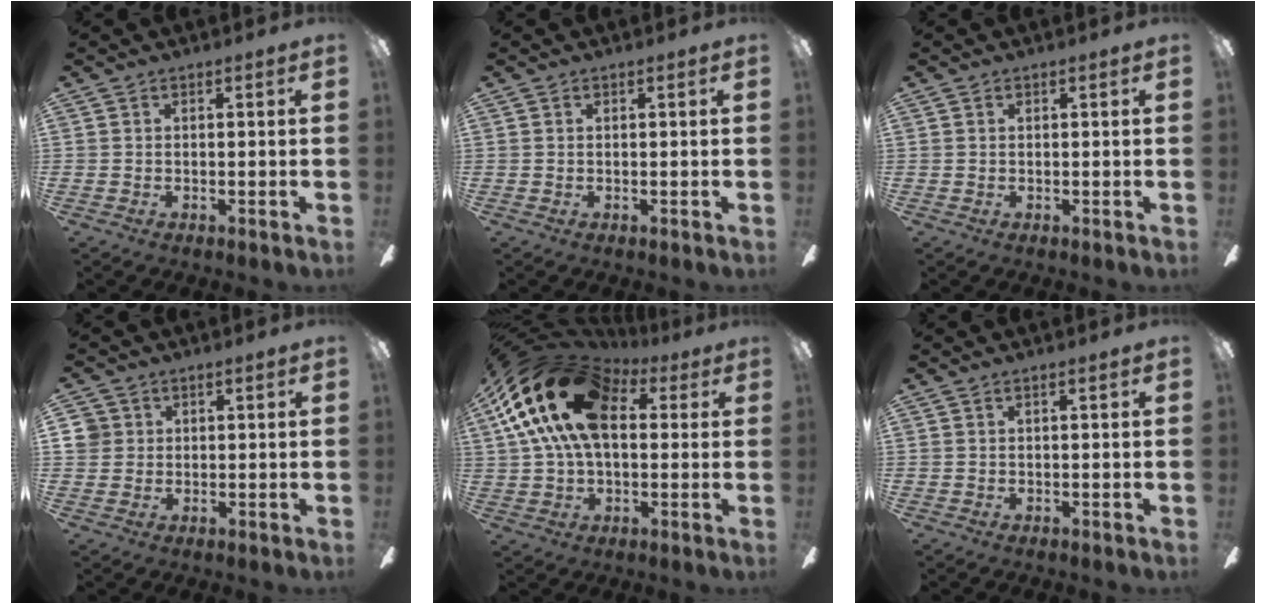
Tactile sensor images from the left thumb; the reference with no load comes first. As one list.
[{"total": 0.0}, {"total": 0.0}, {"total": 3.6, "force": [1.1, 3.3, 0.9], "torque": [-0.017, 0.006, 0.020]}, {"total": 24.2, "force": [7.3, 14.9, 17.6], "torque": [-0.351, 0.001, 0.125]}, {"total": 0.8, "force": [0.3, 0.1, 0.7], "torque": [-0.014, 0.000, 0.005]}]